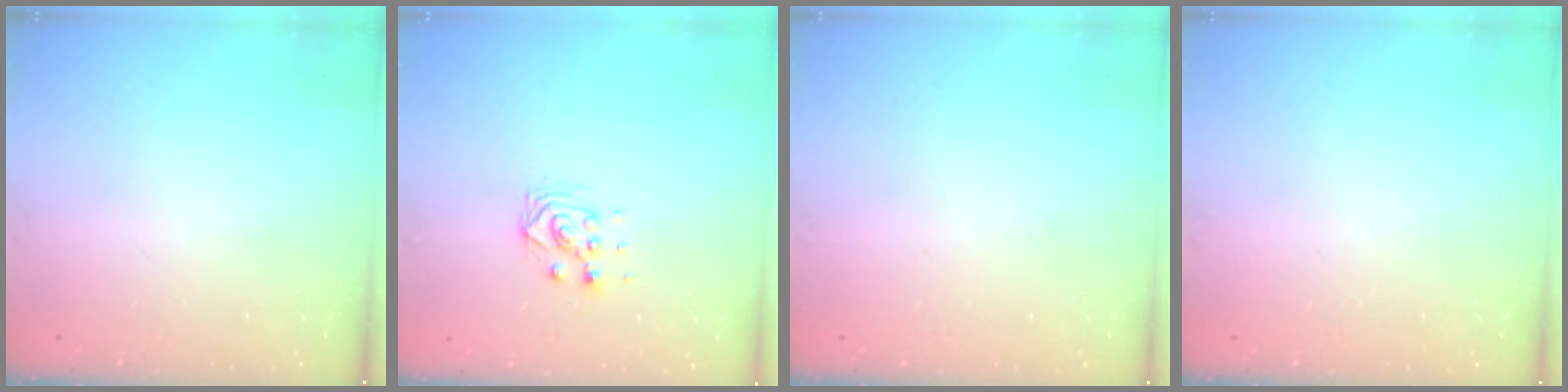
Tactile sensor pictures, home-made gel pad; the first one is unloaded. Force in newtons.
{"total": 5.3, "press": 5.2, "slide": 0.2}
{"total": 0.0}
{"total": 0.0}